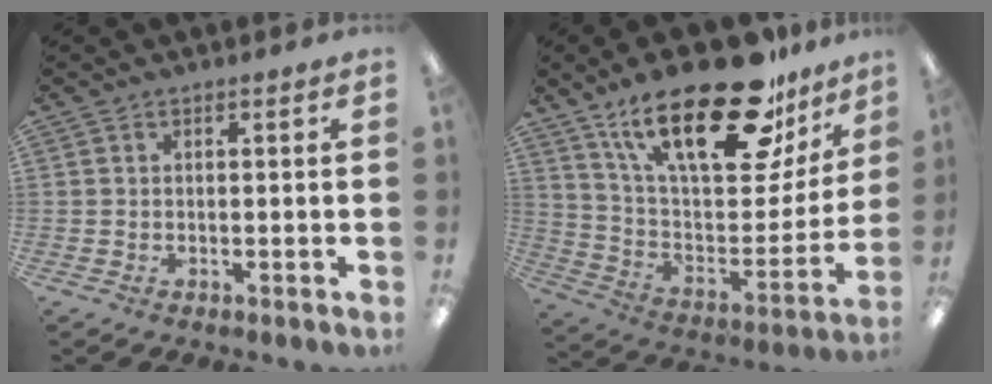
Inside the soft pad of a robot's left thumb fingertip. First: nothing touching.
{"total": 28.7, "force": [19.0, 10.9, 18.5], "torque": [-0.284, -0.114, 0.323]}